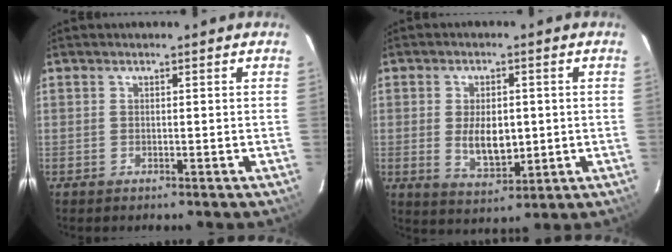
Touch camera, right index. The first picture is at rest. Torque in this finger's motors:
{"motor_torque": [0.31, -0.10, 0.27, 0.07]}